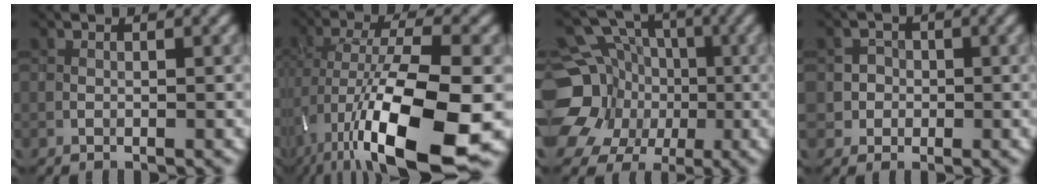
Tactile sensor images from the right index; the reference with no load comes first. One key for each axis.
{"total": 15.7, "fx": -6.0, "fy": 5.1, "fz": 13.6, "tx": -0.245, "ty": -0.011, "tz": -0.103}
{"total": 13.2, "fx": -1.8, "fy": 12.0, "fz": 5.3, "tx": -0.140, "ty": 0.010, "tz": -0.041}
{"total": 1.9, "fx": -0.2, "fy": 1.9, "fz": 0.1, "tx": 0.024, "ty": 0.003, "tz": -0.007}